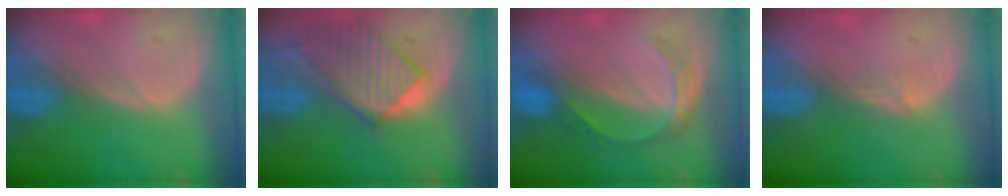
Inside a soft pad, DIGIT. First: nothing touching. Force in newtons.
{"total": 9.5, "press": 8.3, "slide": 4.7}
{"total": 4.8, "press": 4.7, "slide": 1.0}
{"total": 1.5, "press": 1.0, "slide": 1.0}